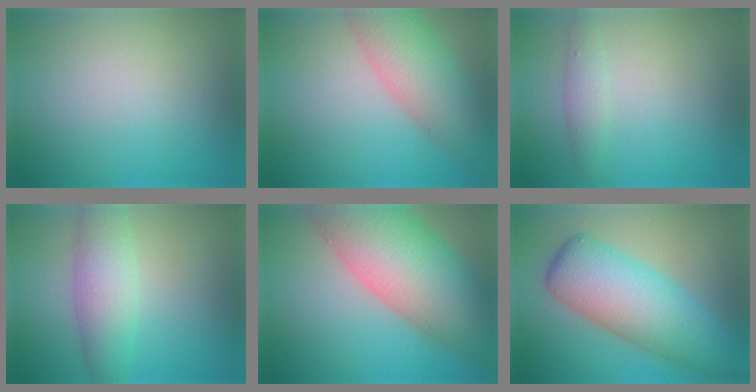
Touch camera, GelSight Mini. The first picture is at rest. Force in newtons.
{"total": 7.0, "press": 7.0, "slide": 0.3}
{"total": 1.6, "press": 1.6, "slide": 0.0}
{"total": 4.7, "press": 4.7, "slide": 0.1}
{"total": 13.6, "press": 13.6, "slide": 0.7}
{"total": 8.9, "press": 8.9, "slide": 0.2}